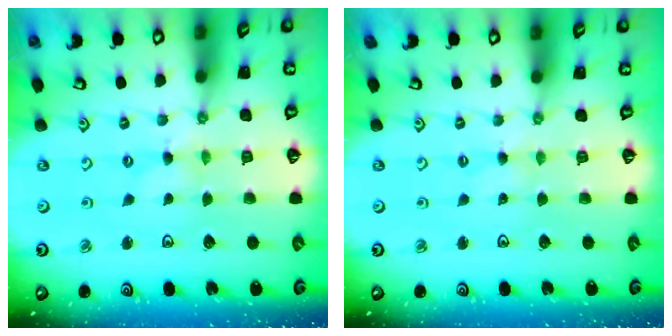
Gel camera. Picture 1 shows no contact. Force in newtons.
{"total": 1.4, "press": 1.4, "slide": 0.3}